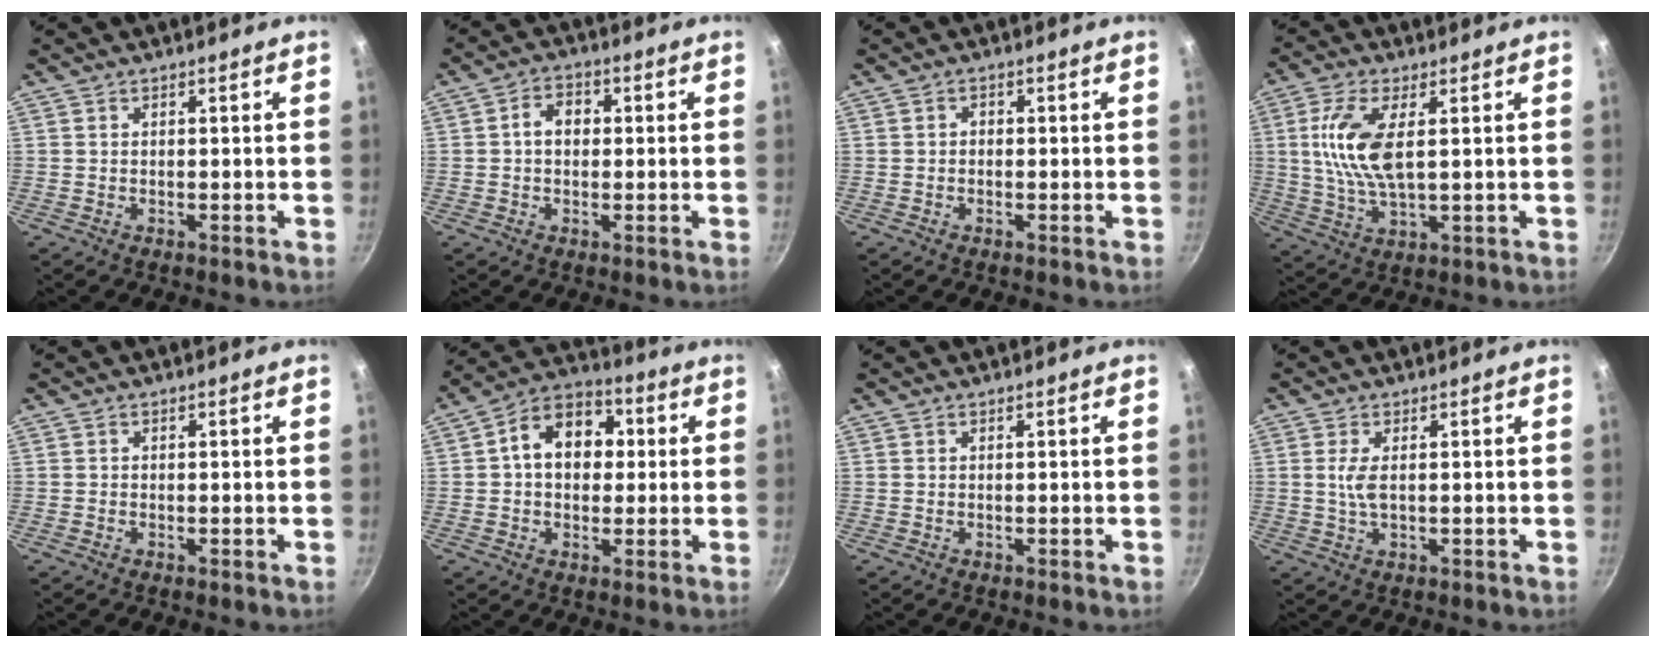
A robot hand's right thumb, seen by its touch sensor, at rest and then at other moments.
{"total": 5.0, "force": [0.4, 3.8, 3.1], "torque": [-0.028, 0.013, -0.002]}
{"total": 1.2, "force": [-0.3, 1.0, 0.6], "torque": [-0.009, 0.006, -0.007]}
{"total": 10.9, "force": [2.0, 4.6, 9.7], "torque": [-0.201, -0.002, 0.042]}
{"total": 0.0}
{"total": 12.5, "force": [1.7, 9.3, 8.2], "torque": [-0.084, 0.025, 0.007]}
{"total": 0.0}
{"total": 3.3, "force": [0.4, 1.4, 2.9], "torque": [-0.060, -0.002, 0.009]}